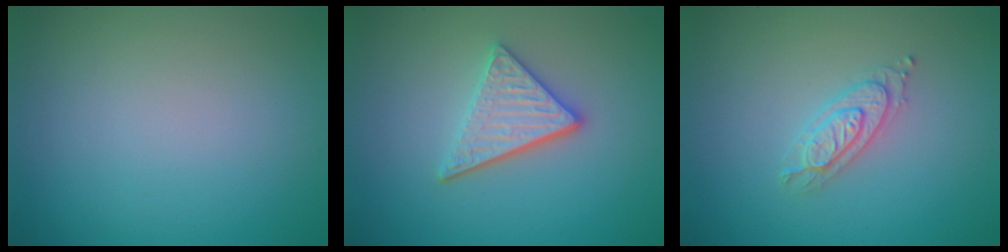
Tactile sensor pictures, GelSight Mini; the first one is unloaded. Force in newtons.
{"total": 3.5, "press": 3.0, "slide": 1.9}
{"total": 2.1, "press": 2.1, "slide": 0.2}